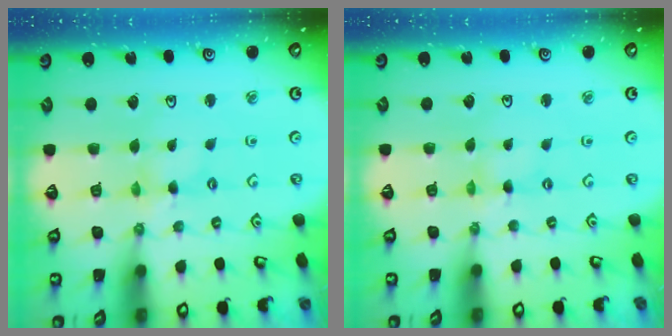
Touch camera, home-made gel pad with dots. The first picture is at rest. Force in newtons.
{"total": 0.0}